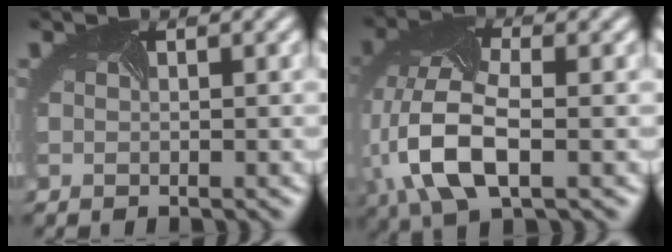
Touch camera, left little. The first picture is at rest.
{"total": 9.8, "force": [-2.4, 5.0, 8.1], "torque": [-0.192, -0.009, -0.048]}